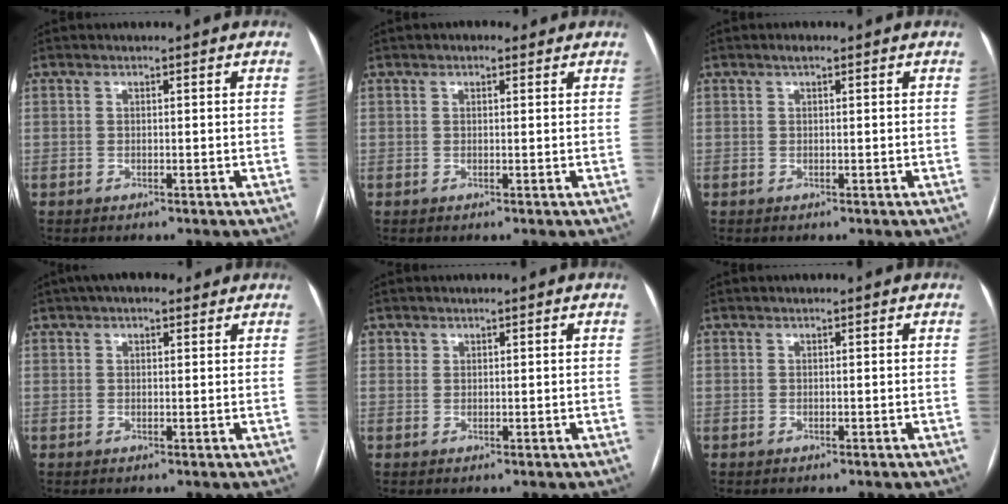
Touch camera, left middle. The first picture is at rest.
{"total": 1.9, "force": [1.3, 1.1, 0.8], "torque": [-0.016, 0.016, 0.015]}
{"total": 0.8, "force": [0.5, 0.2, 0.6], "torque": [-0.011, 0.007, 0.009]}
{"total": 5.4, "force": [3.9, 2.2, 3.0], "torque": [-0.045, 0.035, 0.061]}
{"total": 0.8, "force": [0.5, 0.6, 0.0], "torque": [0.009, 0.001, 0.007]}
{"total": 0.0}